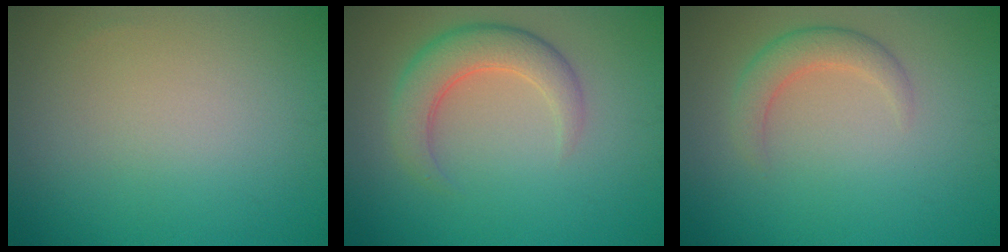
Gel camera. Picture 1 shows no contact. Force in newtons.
{"total": 4.4, "press": 4.4, "slide": 0.3}
{"total": 2.6, "press": 2.6, "slide": 0.1}